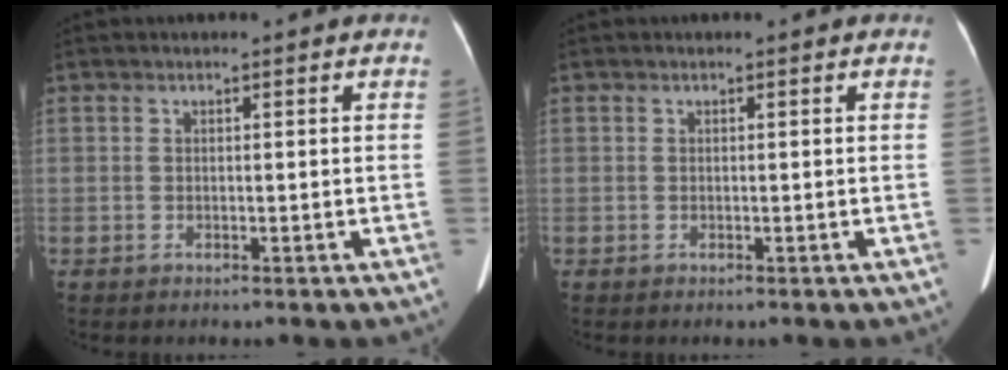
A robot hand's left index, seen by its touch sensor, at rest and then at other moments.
{"total": 0.0}